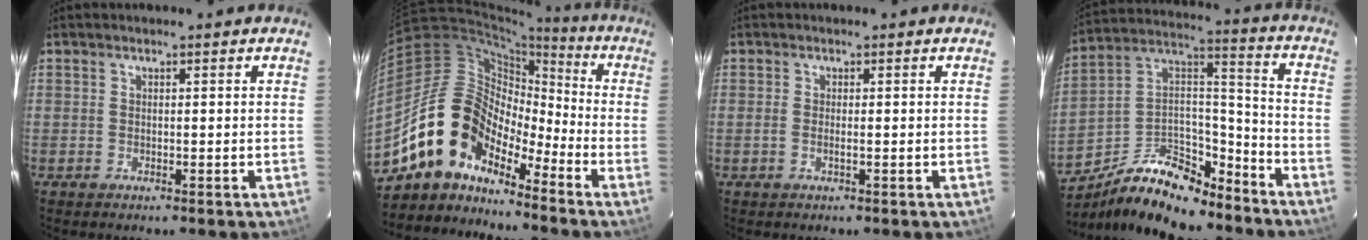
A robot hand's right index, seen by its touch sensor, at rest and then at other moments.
{"total": 12.9, "force": [-10.2, 6.1, 5.1], "torque": [-0.084, 0.027, -0.208]}
{"total": 1.1, "force": [-0.3, 0.0, 1.1], "torque": [-0.023, 0.000, -0.007]}
{"total": 18.9, "force": [-14.1, 7.6, 9.9], "torque": [-0.196, 0.032, -0.235]}